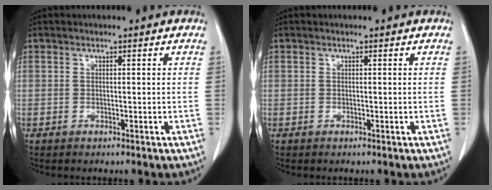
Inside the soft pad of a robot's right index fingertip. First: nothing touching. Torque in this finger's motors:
{"motor_torque": [-0.04, 0.03, 0.01, -0.01]}